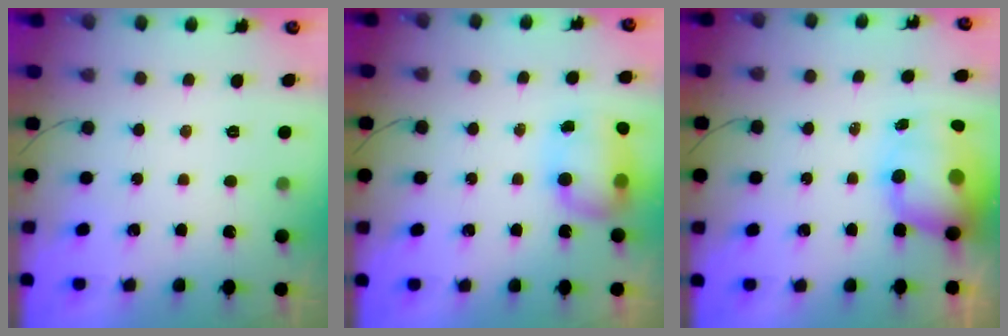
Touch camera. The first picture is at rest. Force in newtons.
{"total": 8.1, "press": 8.0, "slide": 1.0}
{"total": 10.3, "press": 9.9, "slide": 2.8}